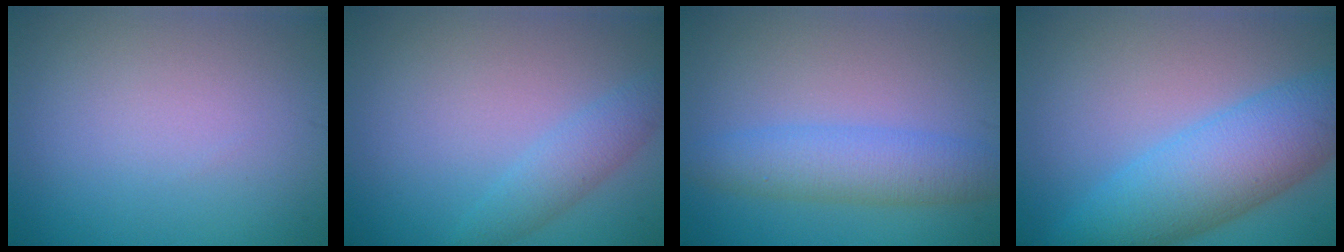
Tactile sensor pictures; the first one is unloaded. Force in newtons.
{"total": 2.3, "press": 2.3, "slide": 0.2}
{"total": 4.1, "press": 4.1, "slide": 0.2}
{"total": 8.0, "press": 8.0, "slide": 0.2}